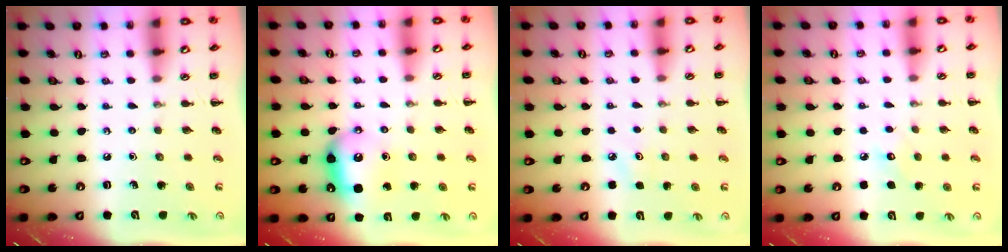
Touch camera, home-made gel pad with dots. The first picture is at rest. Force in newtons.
{"total": 9.0, "press": 9.0, "slide": 0.9}
{"total": 2.8, "press": 2.7, "slide": 0.8}
{"total": 6.0, "press": 5.8, "slide": 1.4}